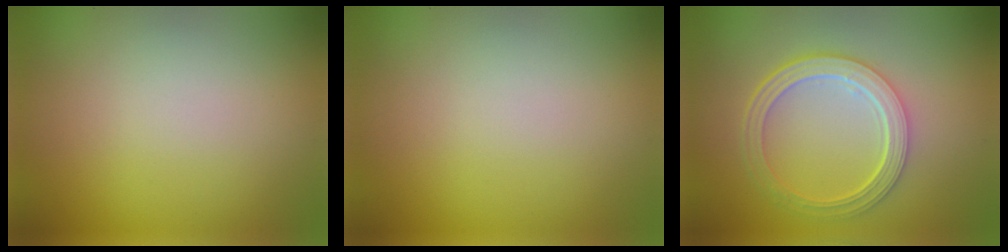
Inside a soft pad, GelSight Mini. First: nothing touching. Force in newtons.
{"total": 0.0}
{"total": 4.9, "press": 3.7, "slide": 3.3}